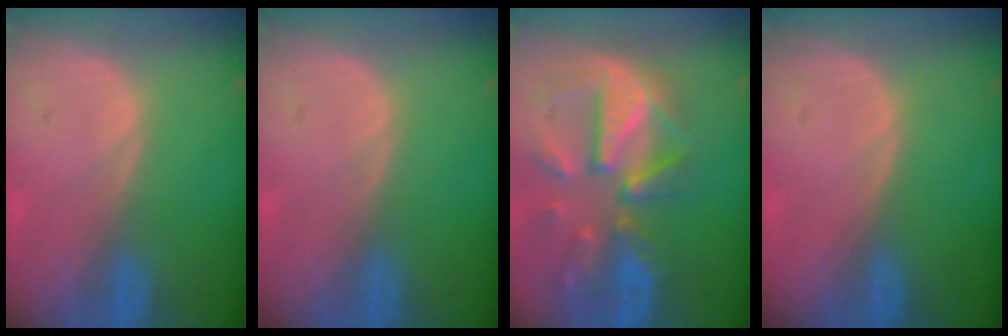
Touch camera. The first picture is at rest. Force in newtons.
{"total": 0.0}
{"total": 12.1, "press": 10.5, "slide": 5.9}
{"total": 0.0}